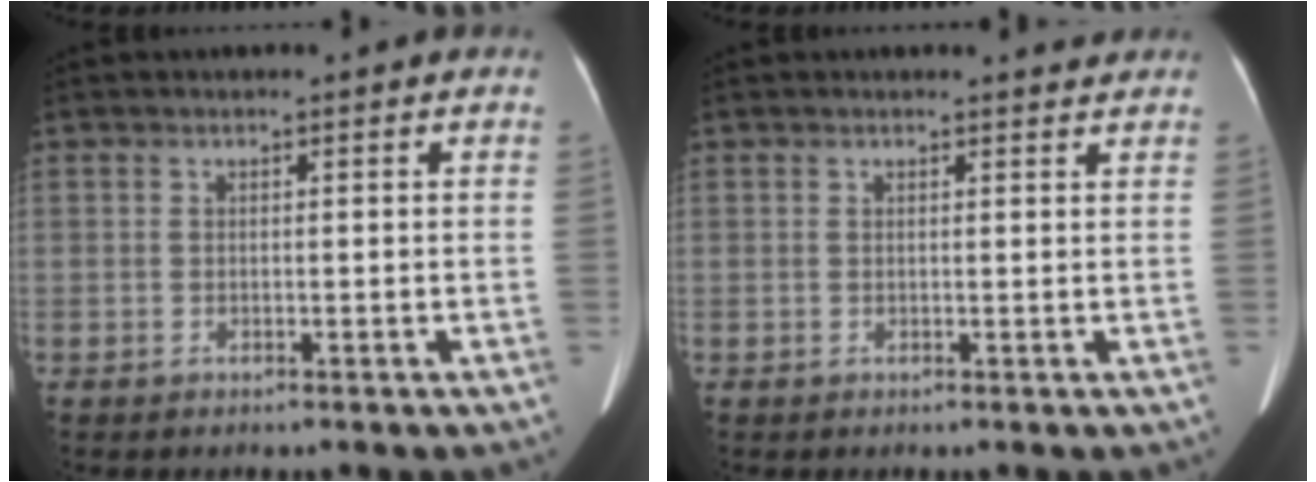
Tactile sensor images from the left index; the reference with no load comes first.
{"total": 1.2, "force": [1.2, 0.0, -0.1], "torque": [-0.009, -0.006, 0.012]}